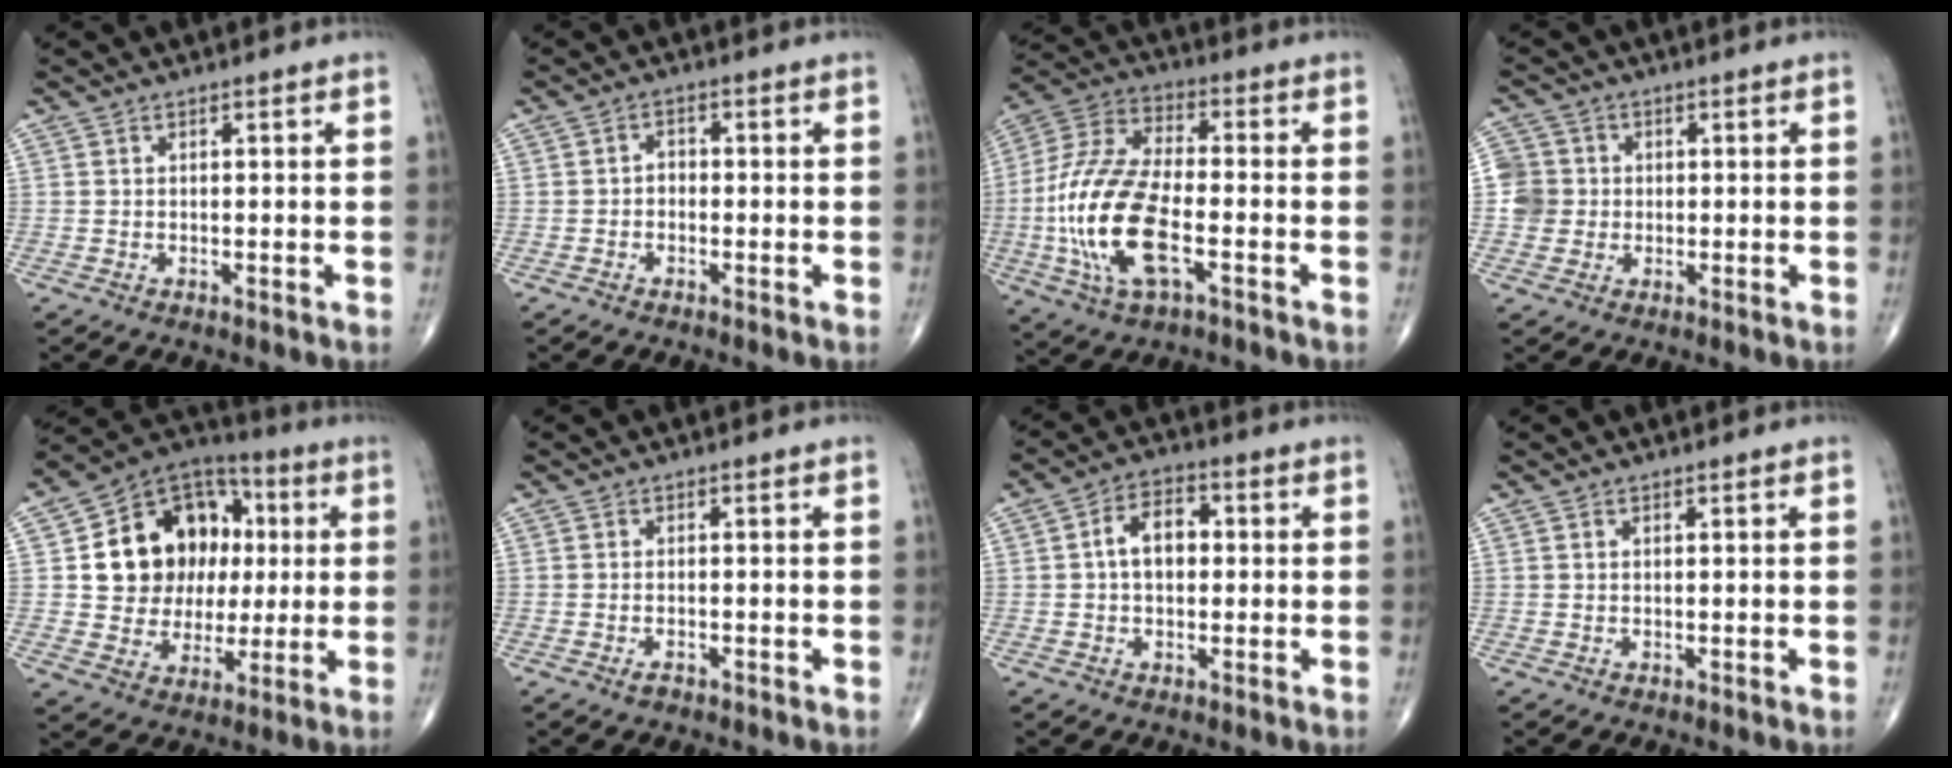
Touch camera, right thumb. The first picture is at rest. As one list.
[{"total": 1.9, "force": [-0.6, 1.5, 1.0], "torque": [-0.004, 0.010, -0.018]}, {"total": 19.5, "force": [-4.6, 8.7, 16.9], "torque": [-0.367, 0.019, -0.084]}, {"total": 5.5, "force": [-0.2, 5.4, 1.0], "torque": [0.005, 0.007, -0.010]}, {"total": 19.2, "force": [3.0, 15.2, 11.2], "torque": [-0.133, 0.020, 0.057]}, {"total": 1.4, "force": [-0.9, 0.6, 0.9], "torque": [-0.019, 0.003, -0.016]}, {"total": 7.2, "force": [0.4, 4.7, 5.4], "torque": [-0.078, 0.021, -0.001]}, {"total": 0.0}]